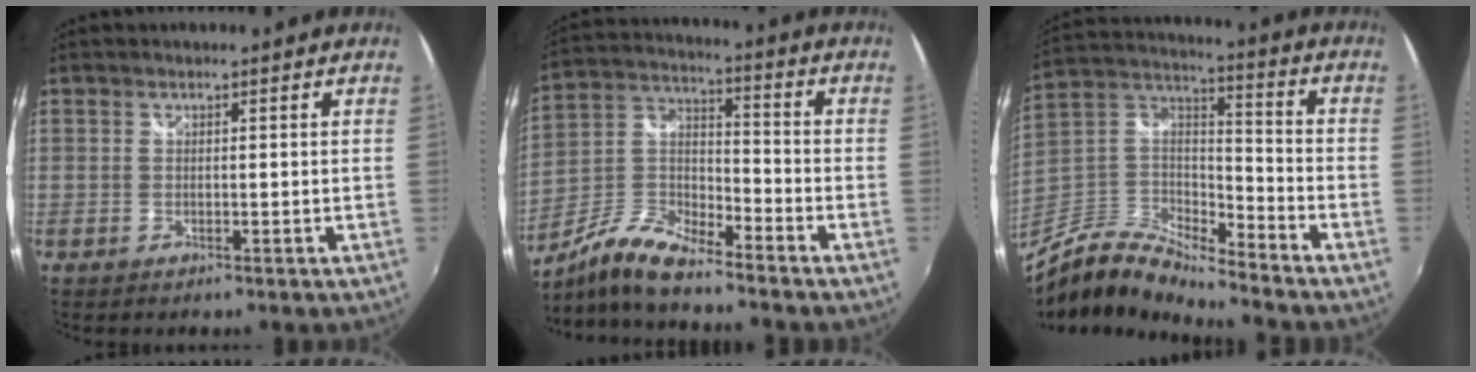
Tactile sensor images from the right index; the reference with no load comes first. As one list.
[{"total": 10.2, "force": [-7.8, 2.5, 6.1], "torque": [-0.137, 0.006, -0.159]}, {"total": 12.0, "force": [-10.3, 2.6, 5.6], "torque": [-0.132, 0.007, -0.212]}]